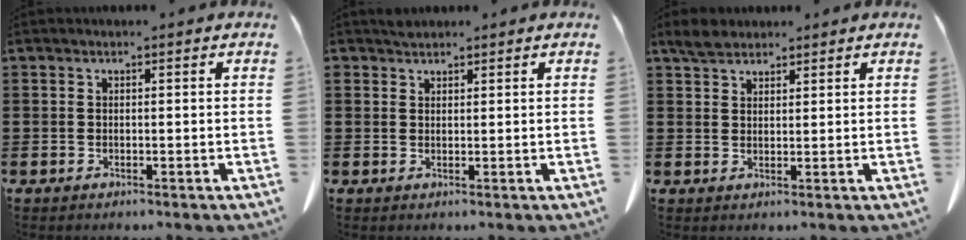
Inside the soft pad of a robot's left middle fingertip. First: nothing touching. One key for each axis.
{"total": 1.2, "fx": 1.1, "fy": 0.5, "fz": 0.0, "tx": -0.004, "ty": 0.000, "tz": 0.022}
{"total": 3.1, "fx": 2.6, "fy": 1.2, "fz": 1.2, "tx": -0.030, "ty": 0.006, "tz": 0.050}